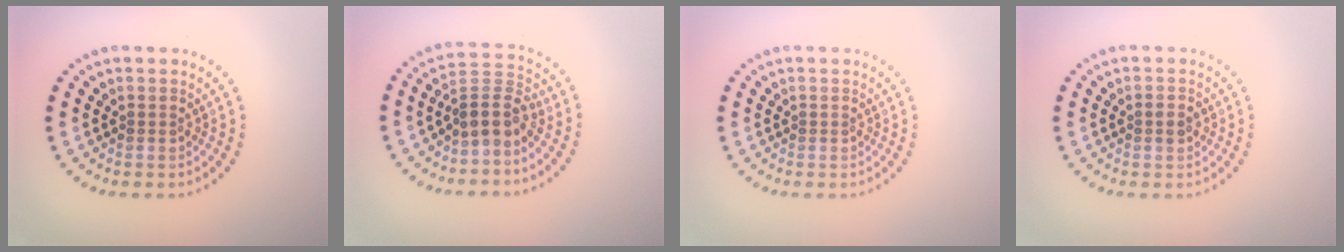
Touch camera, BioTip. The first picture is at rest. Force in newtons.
{"total": 3.6, "press": 3.0, "slide": 2.0}
{"total": 0.0}
{"total": 1.1, "press": 1.1, "slide": 0.2}